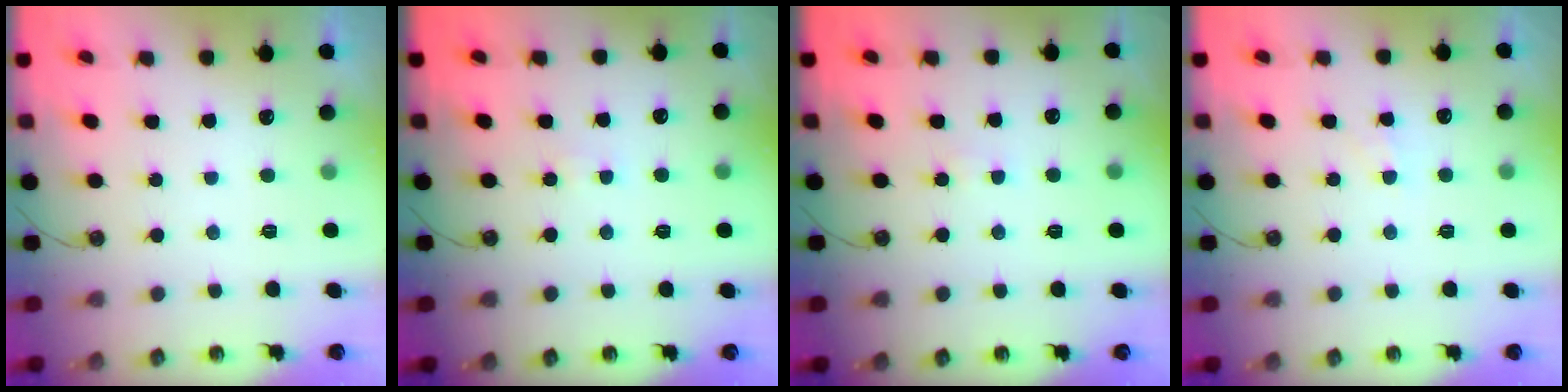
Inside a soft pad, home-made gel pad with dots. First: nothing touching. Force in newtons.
{"total": 1.7, "press": 1.7, "slide": 0.2}
{"total": 1.9, "press": 1.9, "slide": 0.2}
{"total": 4.0, "press": 4.0, "slide": 0.5}